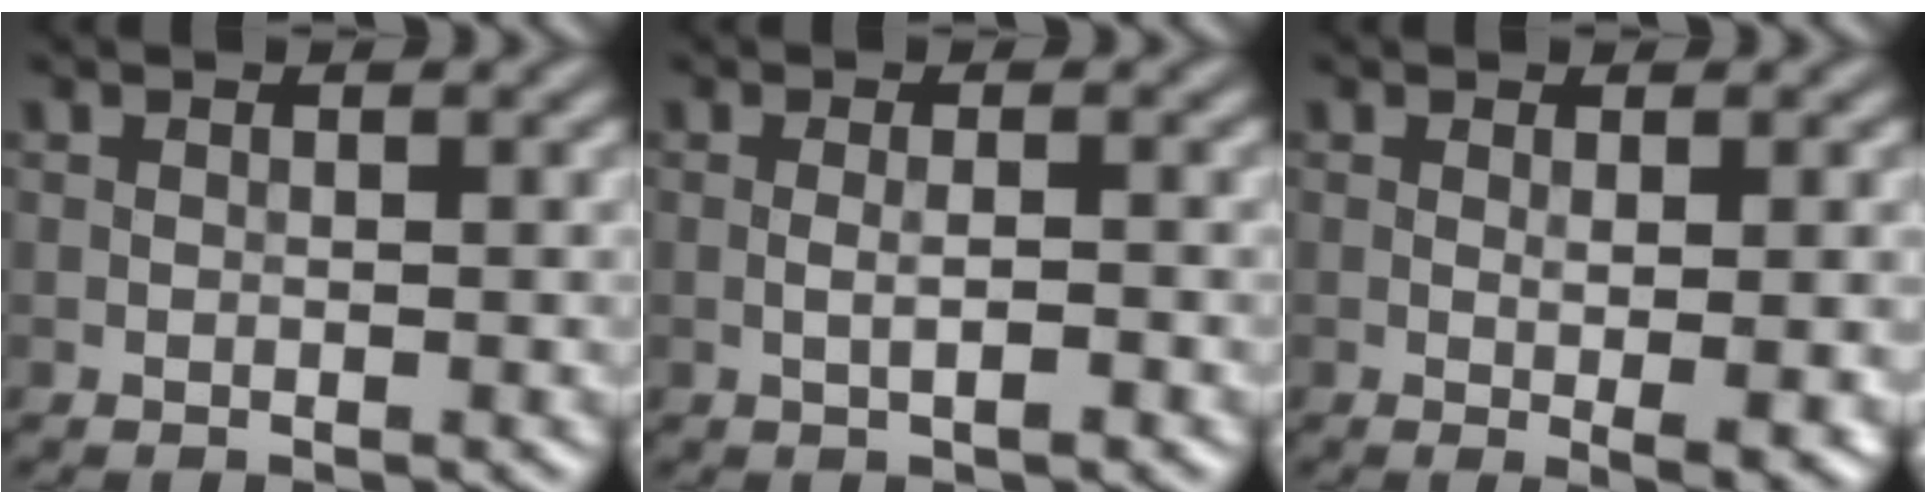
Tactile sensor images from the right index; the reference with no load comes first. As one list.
[{"total": 1.6, "force": [-0.4, 0.2, 1.6], "torque": [-0.030, 0.000, -0.010]}, {"total": 3.1, "force": [-0.2, 0.5, 3.1], "torque": [-0.045, -0.005, 0.001]}]